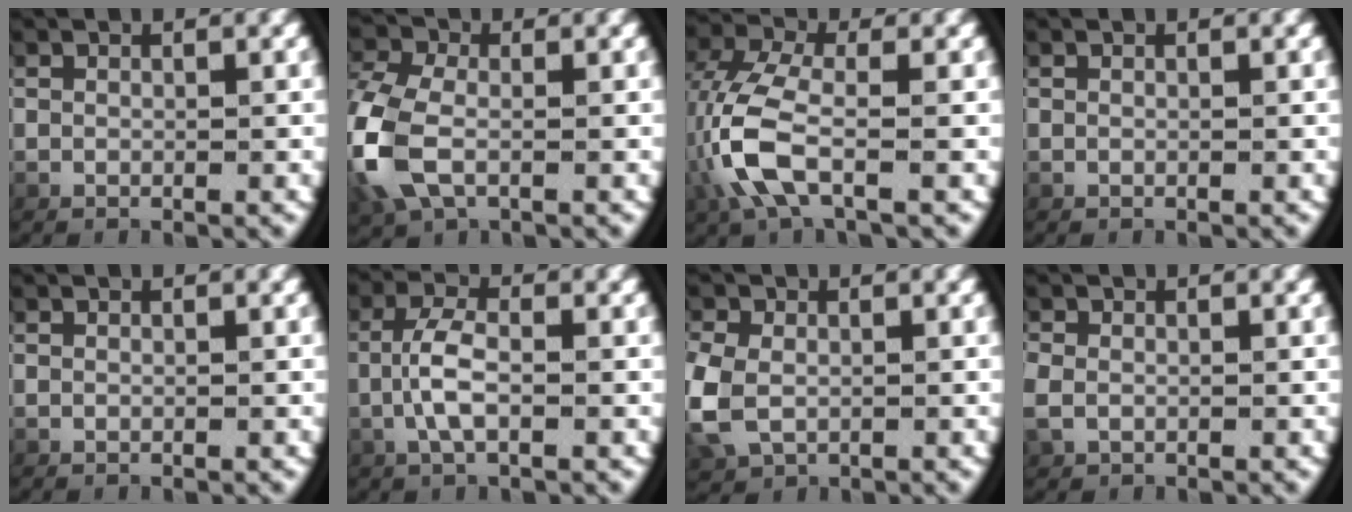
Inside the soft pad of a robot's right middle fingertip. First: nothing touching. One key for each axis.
{"total": 5.0, "fx": -0.6, "fy": 3.3, "fz": 3.6, "tx": -0.125, "ty": -0.019, "tz": 0.004}
{"total": 4.6, "fx": -0.4, "fy": 1.6, "fz": 4.3, "tx": -0.118, "ty": -0.007, "tz": 0.000}
{"total": 0.0}
{"total": 0.0}
{"total": 2.8, "fx": -0.2, "fy": 0.4, "fz": 2.7, "tx": -0.067, "ty": -0.001, "tz": 0.000}
{"total": 3.1, "fx": -0.2, "fy": 2.5, "fz": 1.9, "tx": -0.068, "ty": -0.014, "tz": 0.013}
{"total": 1.1, "fx": 0.0, "fy": 0.9, "fz": 0.6, "tx": -0.026, "ty": 0.000, "tz": 0.006}